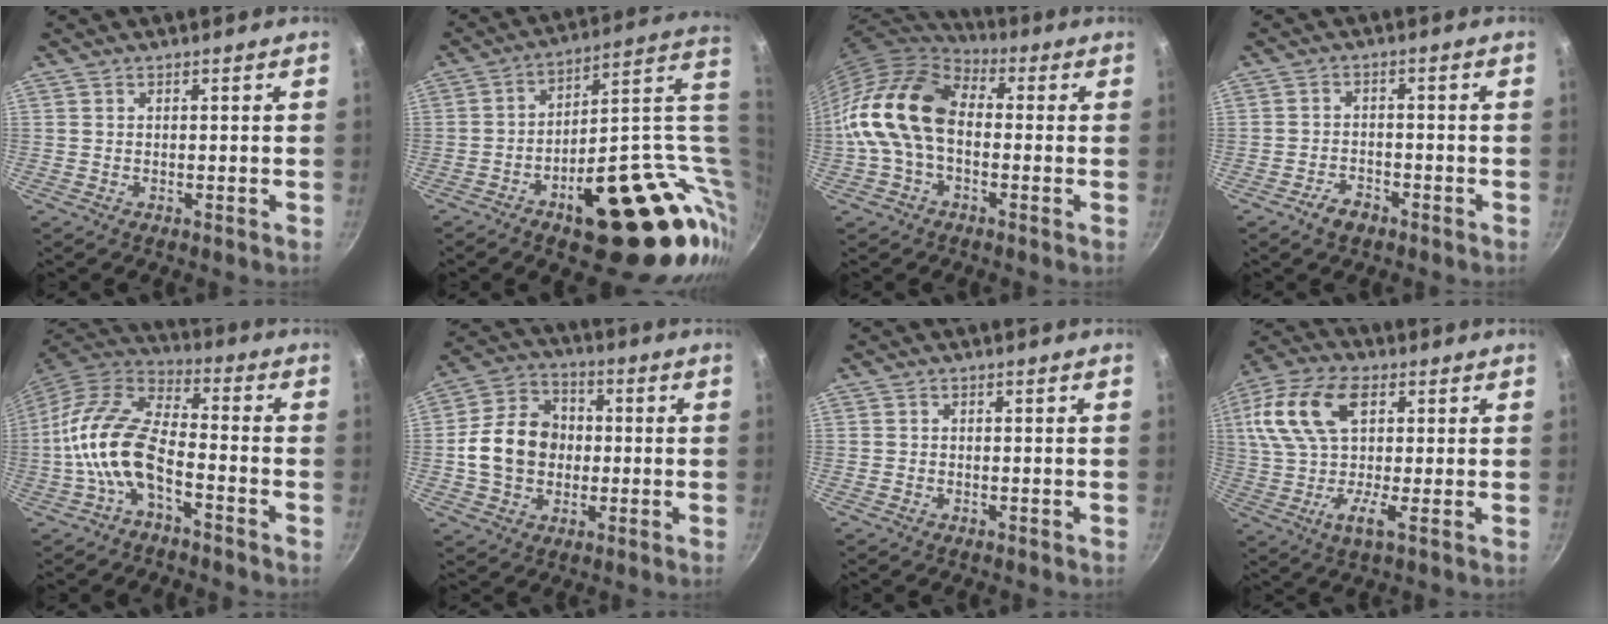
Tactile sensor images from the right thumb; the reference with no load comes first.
{"total": 29.7, "force": [0.0, 14.3, 26.0], "torque": [-0.300, 0.010, 0.027]}
{"total": 15.6, "force": [-0.9, 10.4, 11.6], "torque": [-0.201, 0.039, -0.036]}
{"total": 3.8, "force": [-2.7, 2.1, 1.7], "torque": [-0.024, 0.025, -0.045]}
{"total": 13.9, "force": [-4.7, 6.8, 11.1], "torque": [-0.215, 0.045, -0.102]}
{"total": 13.5, "force": [-0.5, 11.0, 7.8], "torque": [-0.112, 0.024, -0.019]}
{"total": 0.7, "force": [-0.4, 0.5, 0.1], "torque": [-0.004, 0.003, -0.007]}
{"total": 16.2, "force": [3.7, 8.2, 13.4], "torque": [-0.258, 0.018, 0.046]}